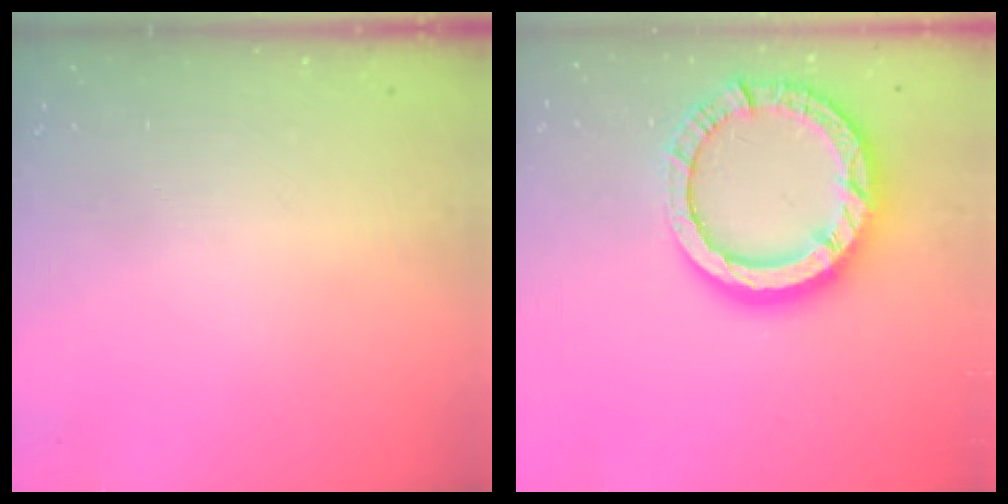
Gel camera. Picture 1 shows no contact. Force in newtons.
{"total": 15.9, "press": 15.8, "slide": 1.6}